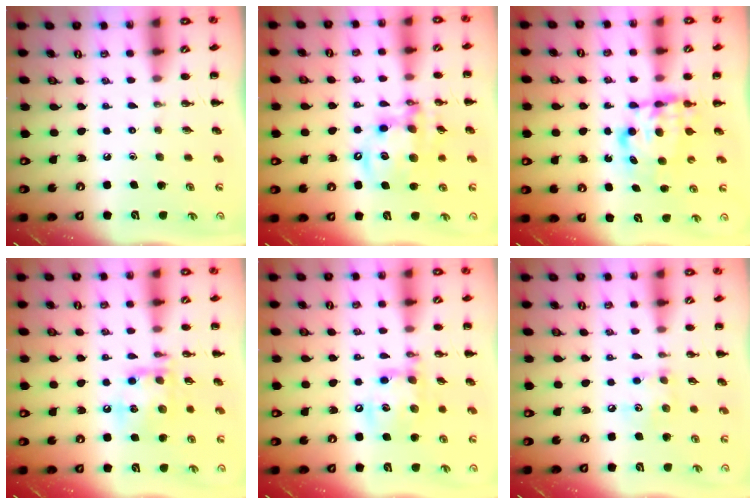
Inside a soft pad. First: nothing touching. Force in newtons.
{"total": 13.3, "press": 12.9, "slide": 3.4}
{"total": 6.9, "press": 6.8, "slide": 1.1}
{"total": 13.9, "press": 13.7, "slide": 1.8}
{"total": 13.9, "press": 13.7, "slide": 2.3}
{"total": 5.8, "press": 5.8, "slide": 0.5}